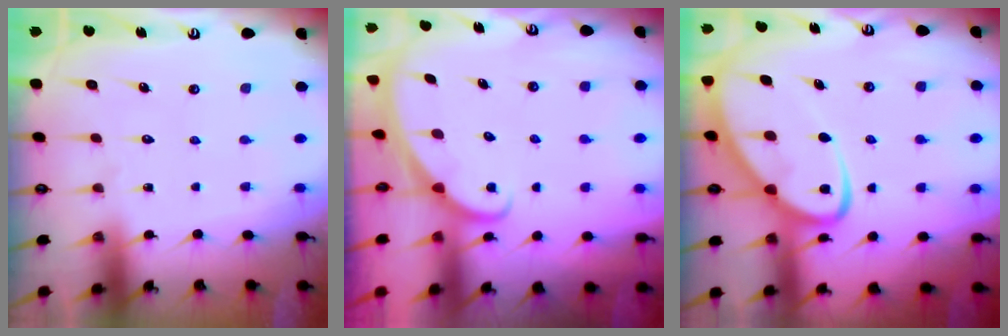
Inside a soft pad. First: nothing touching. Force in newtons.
{"total": 2.1, "press": 2.1, "slide": 0.0}
{"total": 11.0, "press": 10.9, "slide": 1.0}